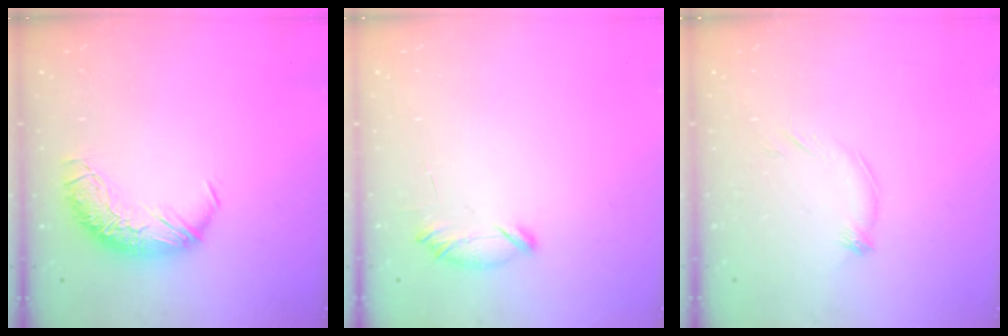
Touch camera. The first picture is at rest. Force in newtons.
{"total": 6.5, "press": 6.5, "slide": 0.5}
{"total": 6.2, "press": 6.1, "slide": 1.1}